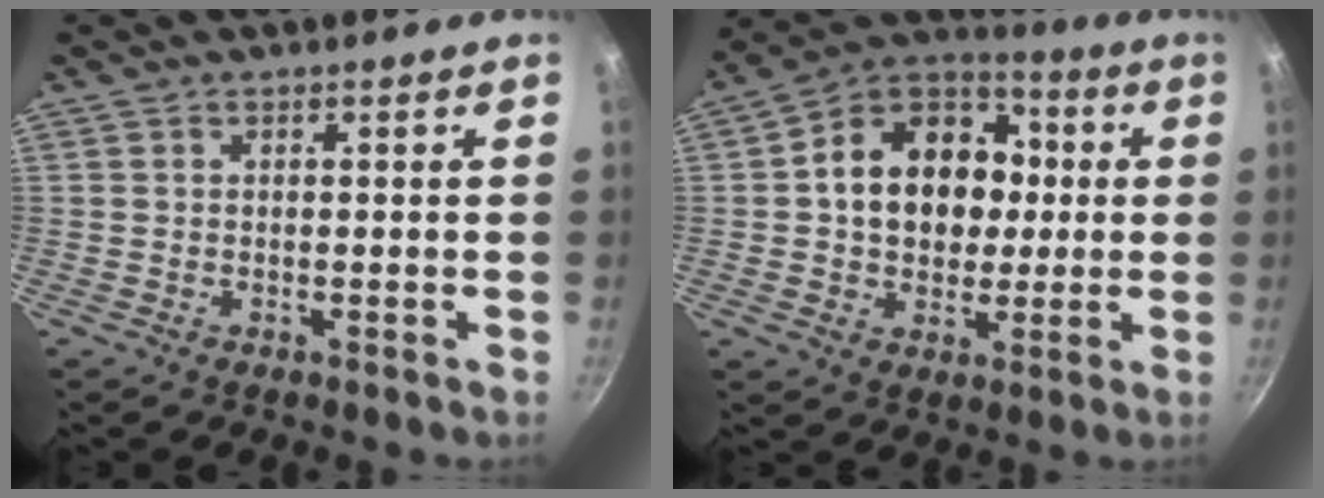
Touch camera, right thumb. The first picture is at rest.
{"total": 17.7, "force": [1.5, 13.7, 11.1], "torque": [-0.145, 0.028, 0.010]}